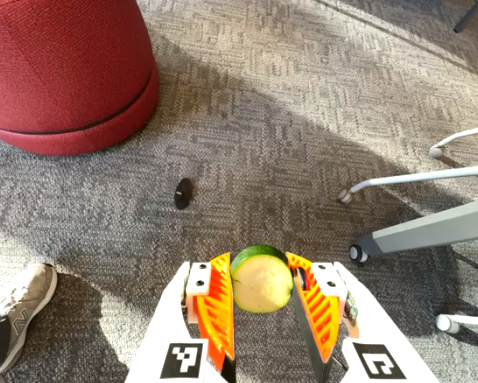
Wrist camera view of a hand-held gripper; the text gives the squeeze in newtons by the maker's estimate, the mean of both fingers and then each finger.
{"total": 9.6, "left": 9.6, "right": 9.7}